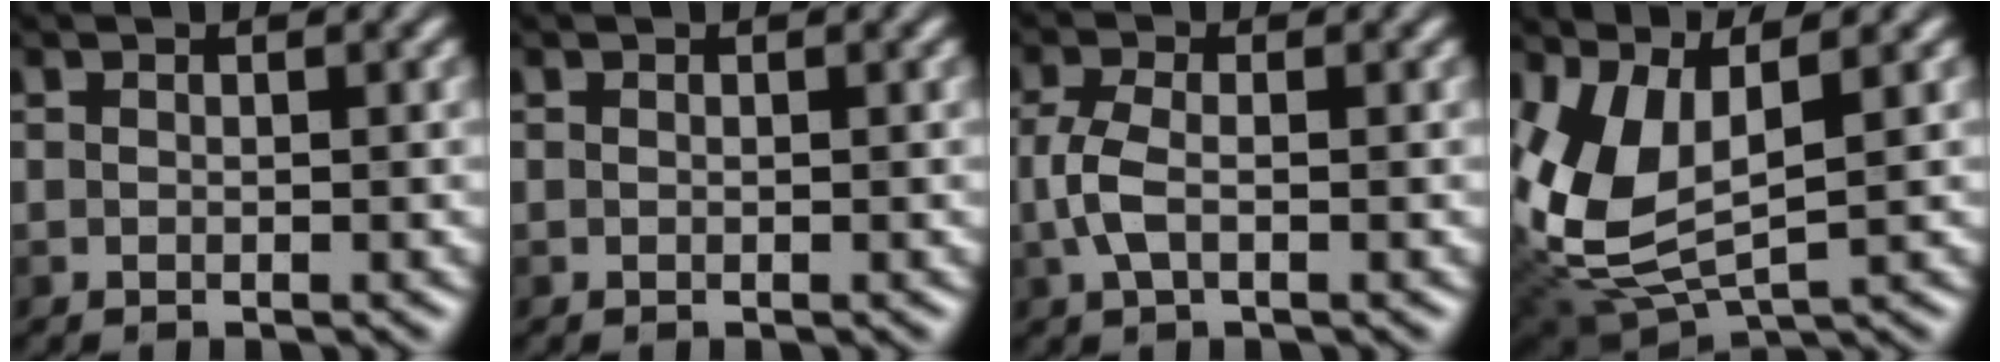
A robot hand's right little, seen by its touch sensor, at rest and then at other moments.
{"total": 0.0}
{"total": 2.5, "force": [-0.6, 1.1, 2.1], "torque": [-0.055, 0.004, -0.011]}
{"total": 6.2, "force": [1.6, 2.9, 5.2], "torque": [-0.127, -0.010, 0.041]}